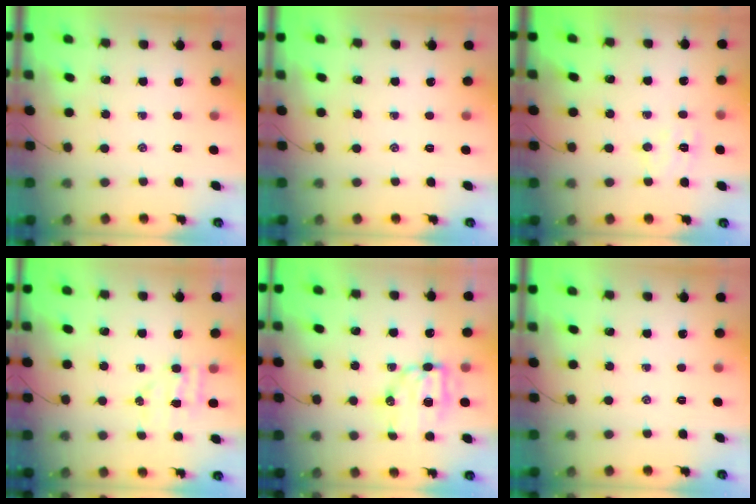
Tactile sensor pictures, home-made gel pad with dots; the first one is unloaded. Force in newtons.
{"total": 0.0}
{"total": 6.4, "press": 6.4, "slide": 0.9}
{"total": 4.9, "press": 4.8, "slide": 0.7}
{"total": 9.6, "press": 9.4, "slide": 1.8}
{"total": 0.0}